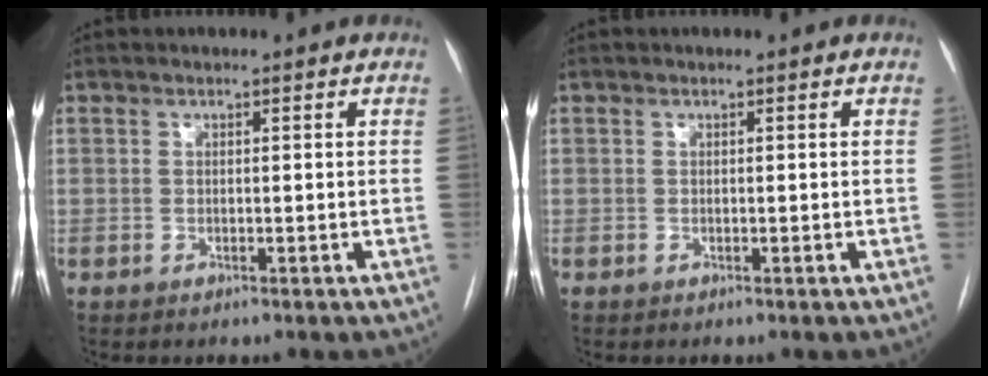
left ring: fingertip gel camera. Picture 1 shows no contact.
{"total": 0.0}